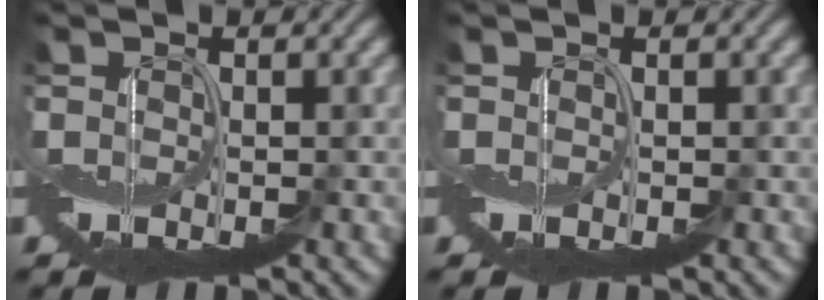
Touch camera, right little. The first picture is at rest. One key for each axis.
{"total": 0.0}